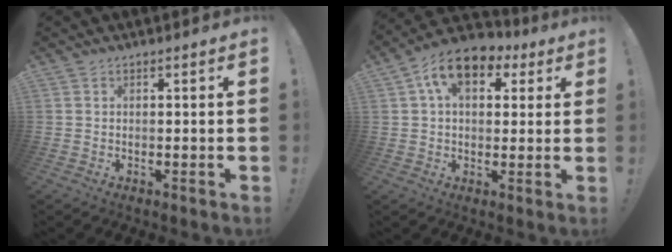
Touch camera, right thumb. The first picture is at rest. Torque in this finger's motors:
{"motor_torque": [-0.07, 2.25, 1.24, 0.37, 0.09]}